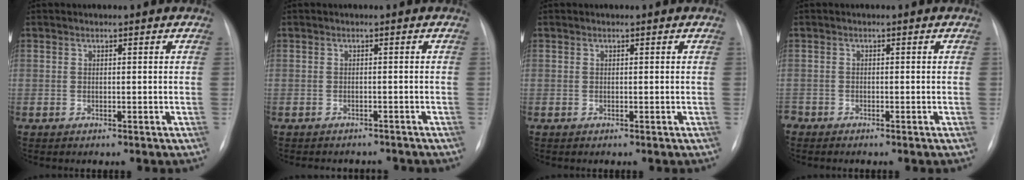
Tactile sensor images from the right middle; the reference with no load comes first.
{"total": 5.1, "force": [-4.7, 1.9, 0.9], "torque": [-0.004, 0.005, -0.051]}
{"total": 0.0}
{"total": 1.4, "force": [-1.3, 0.6, 0.1], "torque": [-0.002, 0.000, -0.020]}